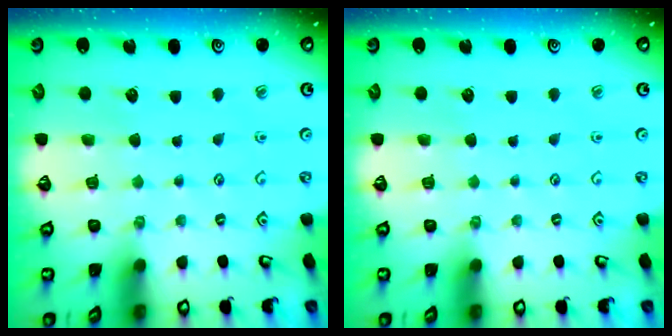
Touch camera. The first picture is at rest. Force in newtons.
{"total": 0.0}